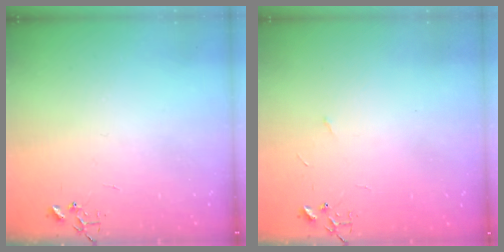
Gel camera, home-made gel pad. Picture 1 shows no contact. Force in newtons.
{"total": 2.6, "press": 2.6, "slide": 0.4}